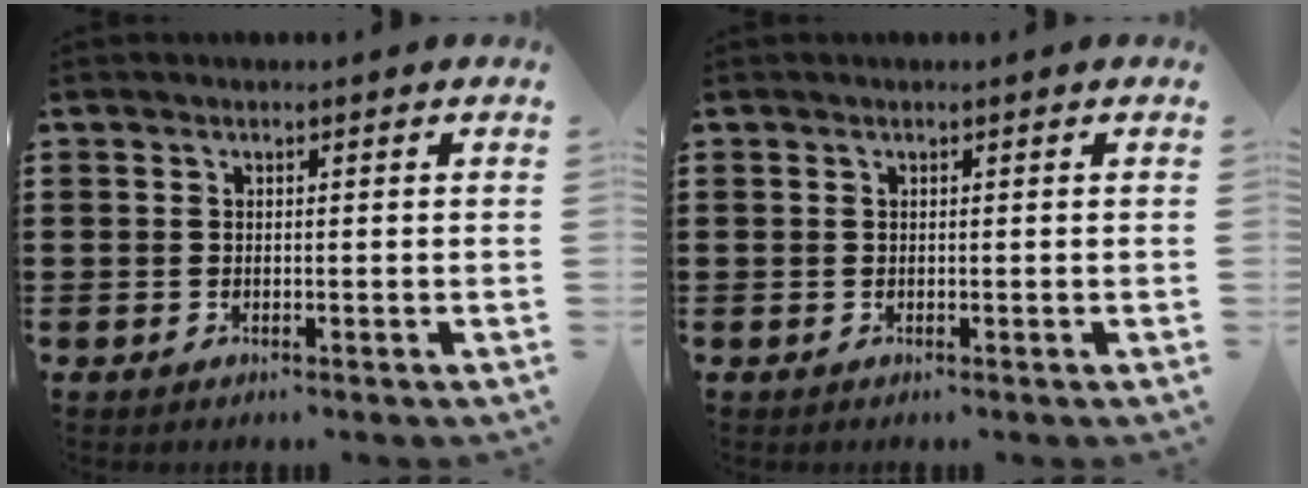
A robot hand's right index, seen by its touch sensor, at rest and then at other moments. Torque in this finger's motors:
{"motor_torque": [0.18, -0.17, 0.02, 0.02]}